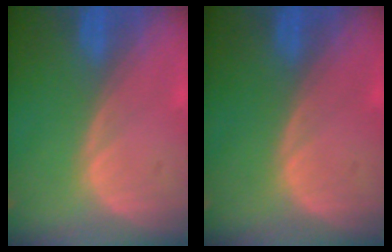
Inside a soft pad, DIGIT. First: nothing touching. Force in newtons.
{"total": 0.0}